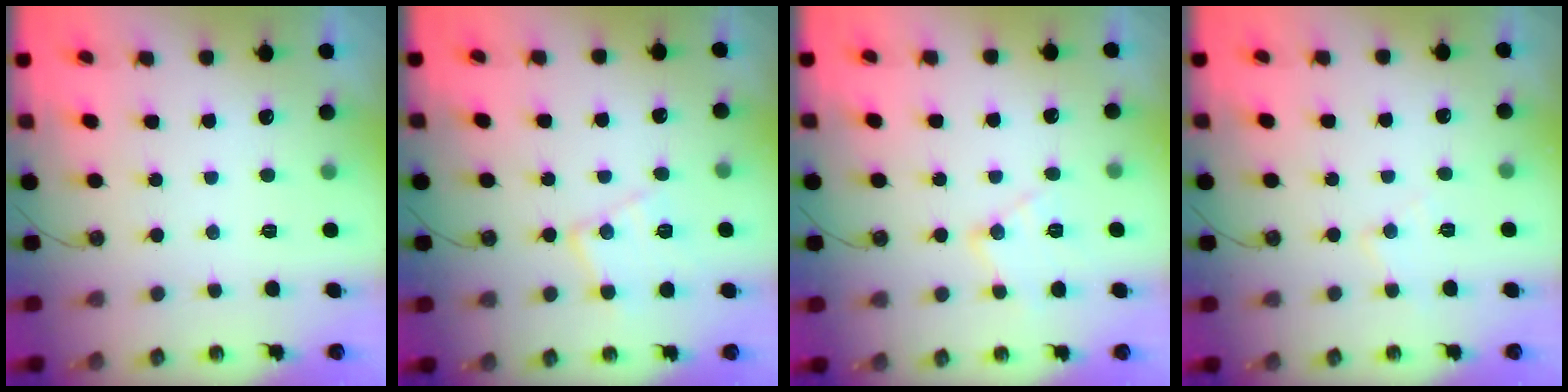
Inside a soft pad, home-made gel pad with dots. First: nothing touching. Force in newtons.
{"total": 12.7, "press": 12.6, "slide": 0.8}
{"total": 11.5, "press": 11.5, "slide": 0.8}
{"total": 5.5, "press": 5.4, "slide": 0.8}